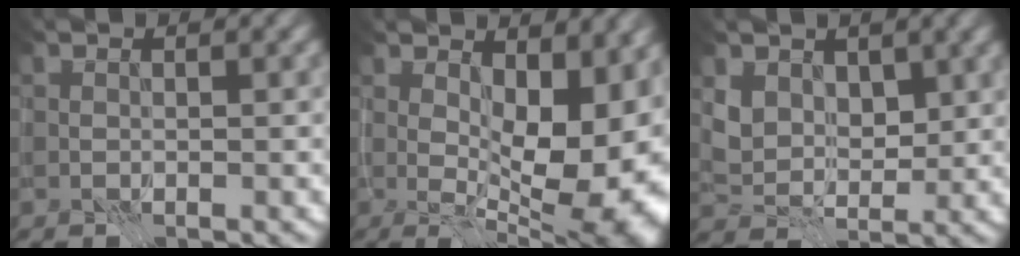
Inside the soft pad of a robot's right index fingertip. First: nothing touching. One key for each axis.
{"total": 15.3, "fx": 1.7, "fy": 6.8, "fz": 13.6, "tx": -0.148, "ty": 0.004, "tz": 0.049}
{"total": 3.3, "fx": 1.6, "fy": 2.5, "fz": 1.5, "tx": -0.033, "ty": -0.012, "tz": 0.033}